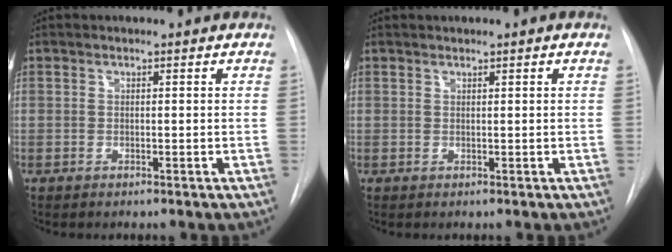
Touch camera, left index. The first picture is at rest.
{"total": 0.6, "force": [0.4, -0.1, 0.4], "torque": [-0.005, 0.007, 0.009]}